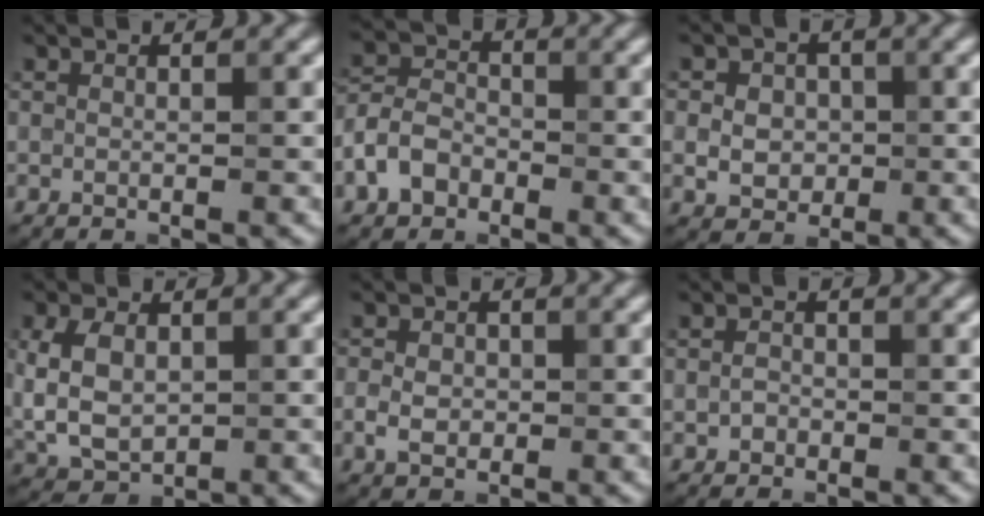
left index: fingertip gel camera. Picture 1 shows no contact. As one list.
[{"total": 3.7, "force": [-1.9, 2.6, 1.8], "torque": [-0.037, 0.008, -0.046]}, {"total": 4.4, "force": [0.3, 3.8, 2.3], "torque": [-0.021, 0.017, -0.016]}, {"total": 5.6, "force": [0.4, 3.7, 4.2], "torque": [-0.086, 0.001, 0.008]}, {"total": 2.6, "force": [-0.4, 2.0, 1.6], "torque": [-0.029, -0.002, -0.013]}, {"total": 1.1, "force": [-0.3, 0.9, 0.5], "torque": [-0.010, -0.002, -0.010]}]